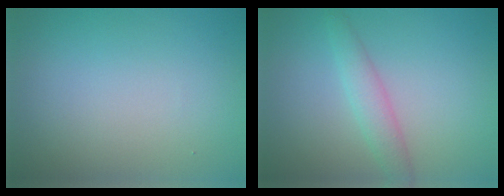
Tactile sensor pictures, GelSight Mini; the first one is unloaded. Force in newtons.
{"total": 2.3, "press": 2.3, "slide": 0.1}